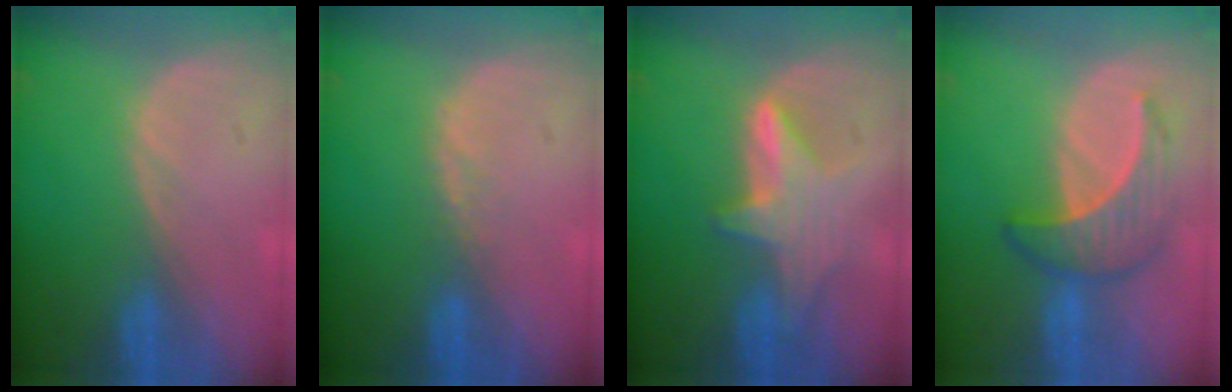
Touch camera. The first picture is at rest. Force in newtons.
{"total": 1.0, "press": 1.0, "slide": 0.2}
{"total": 5.9, "press": 5.8, "slide": 0.8}
{"total": 6.4, "press": 6.2, "slide": 1.4}